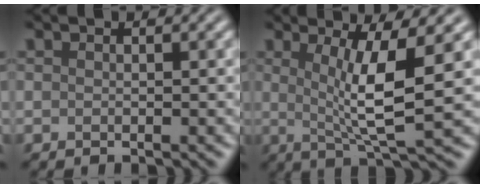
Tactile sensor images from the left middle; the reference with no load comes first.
{"total": 6.0, "force": [0.8, 1.1, 5.8], "torque": [-0.103, -0.008, 0.018]}